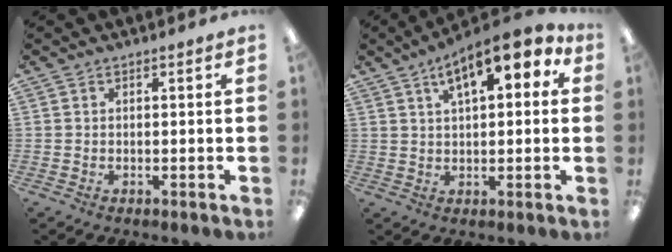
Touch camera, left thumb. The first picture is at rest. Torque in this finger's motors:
{"motor_torque": [0.19, 0.58, 0.13, -0.09, 0.12]}